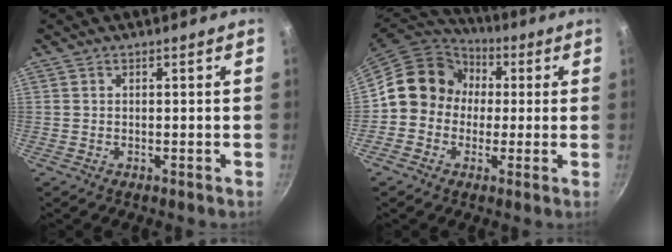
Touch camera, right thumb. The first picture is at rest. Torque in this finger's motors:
{"motor_torque": [1.80, 1.75, 0.68, -0.56, 0.07]}